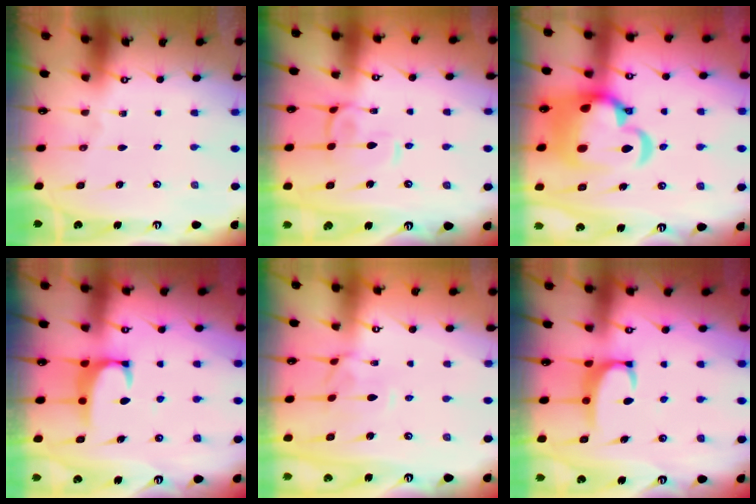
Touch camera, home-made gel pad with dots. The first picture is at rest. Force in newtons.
{"total": 1.7, "press": 1.5, "slide": 0.6}
{"total": 14.9, "press": 14.7, "slide": 2.4}
{"total": 2.0, "press": 2.0, "slide": 0.3}
{"total": 1.4, "press": 1.3, "slide": 0.6}
{"total": 3.1, "press": 3.1, "slide": 0.3}